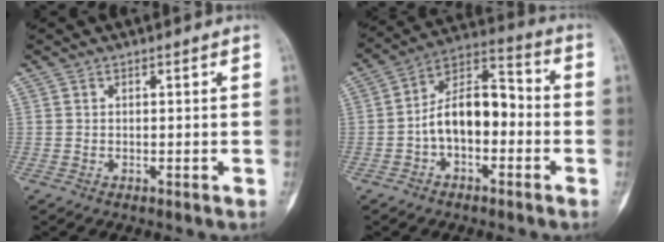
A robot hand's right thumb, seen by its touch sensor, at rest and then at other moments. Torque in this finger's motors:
{"motor_torque": [0.42, 0.35, 0.83, -0.81, 0.05]}